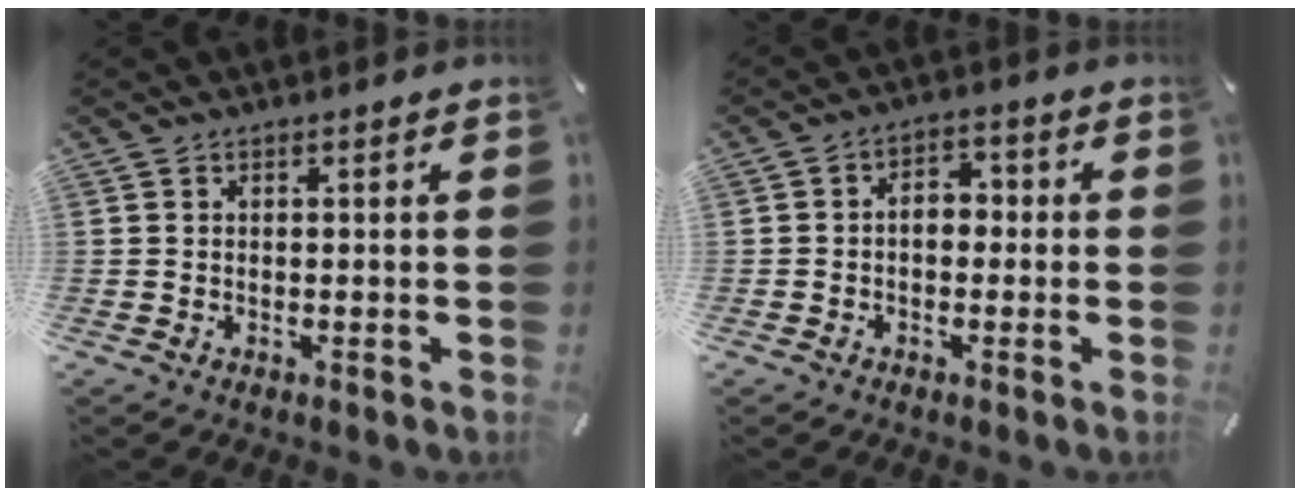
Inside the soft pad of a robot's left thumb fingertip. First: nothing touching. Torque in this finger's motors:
{"motor_torque": [0.55, 1.13, 0.10, -0.47, 0.20]}